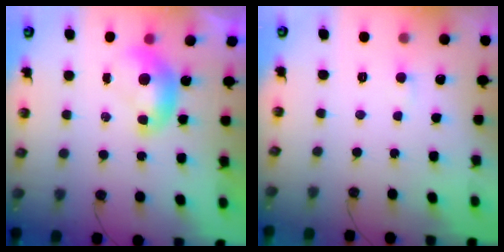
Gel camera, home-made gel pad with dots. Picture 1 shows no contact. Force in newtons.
{"total": 1.7, "press": 1.6, "slide": 0.5}